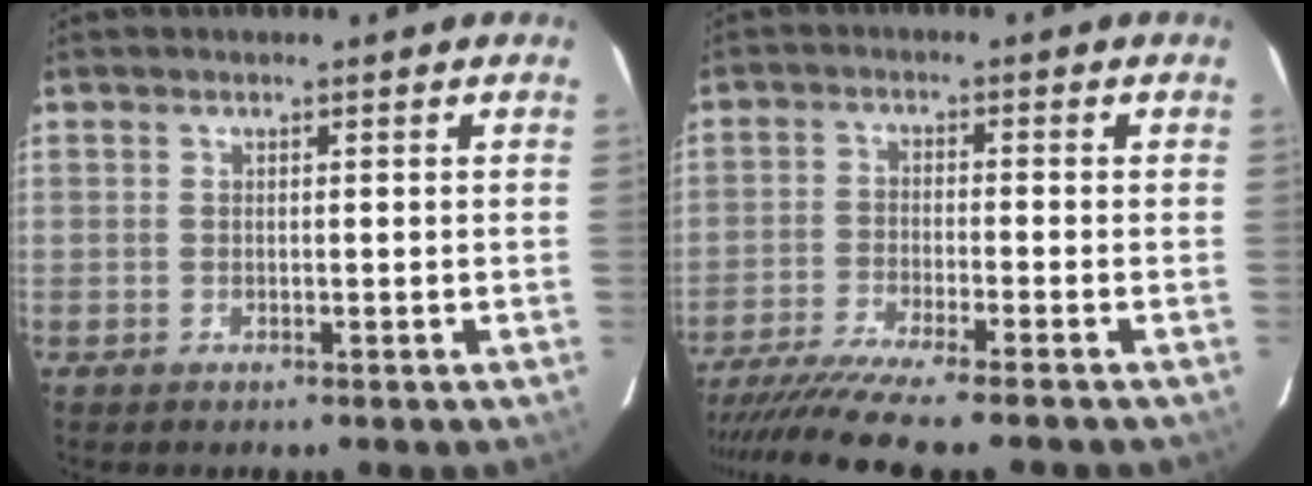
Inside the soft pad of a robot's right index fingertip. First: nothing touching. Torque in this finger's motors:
{"motor_torque": [0.71, -1.43, 0.80, 0.17]}